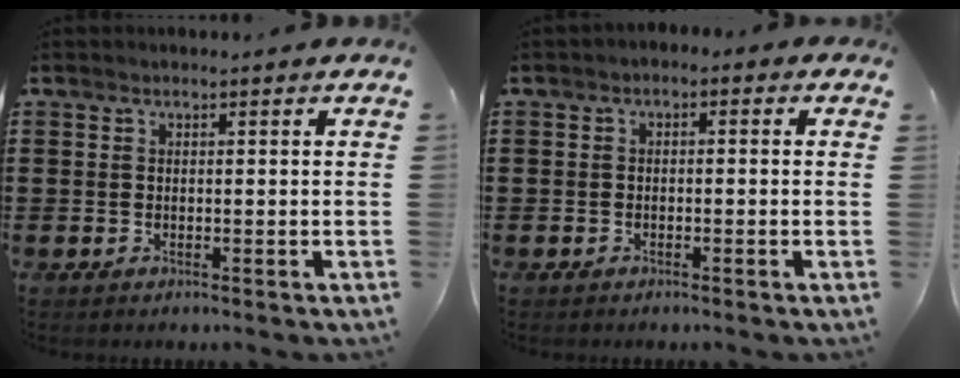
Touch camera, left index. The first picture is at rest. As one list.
[{"total": 1.3, "force": [-1.2, 0.6, 0.2], "torque": [-0.008, 0.005, -0.027]}]